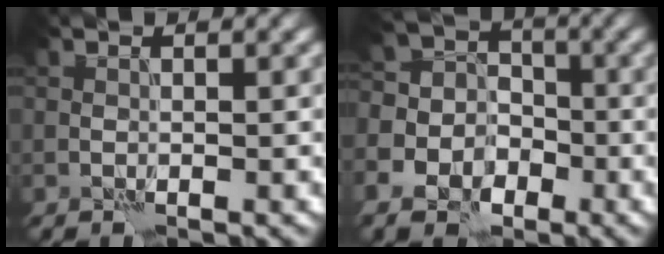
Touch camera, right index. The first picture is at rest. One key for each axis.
{"total": 10.8, "fx": -5.9, "fy": 8.6, "fz": 2.6, "tx": -0.048, "ty": -0.026, "tz": -0.112}